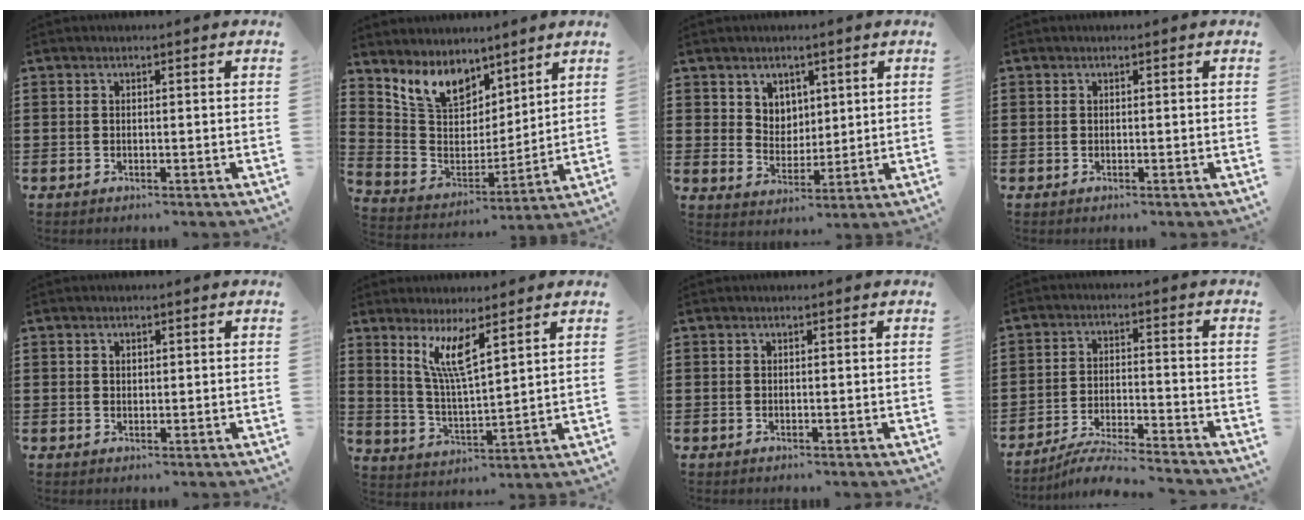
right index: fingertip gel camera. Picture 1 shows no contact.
{"total": 8.9, "force": [6.7, 5.2, 2.8], "torque": [-0.099, -0.029, 0.129]}
{"total": 5.0, "force": [3.1, 3.9, 0.3], "torque": [-0.020, 0.003, 0.056]}
{"total": 0.0}
{"total": 1.1, "force": [0.5, 0.9, 0.3], "torque": [-0.008, 0.004, 0.011]}
{"total": 6.6, "force": [3.7, 0.9, 5.4], "torque": [-0.115, -0.006, 0.063]}
{"total": 0.0}
{"total": 5.7, "force": [-5.4, -0.1, 1.7], "torque": [-0.042, -0.009, -0.109]}